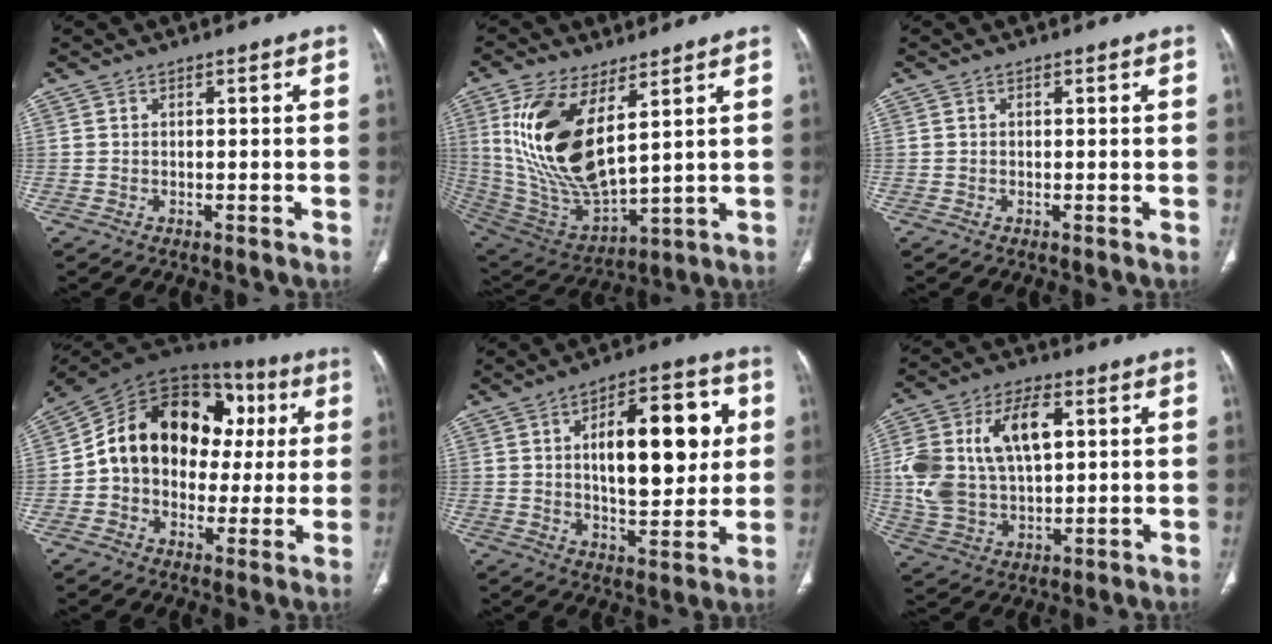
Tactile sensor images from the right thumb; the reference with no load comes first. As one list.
[{"total": 19.3, "force": [6.7, 8.5, 16.0], "torque": [-0.312, -0.031, 0.147]}, {"total": 0.0}, {"total": 20.8, "force": [2.1, 15.5, 13.6], "torque": [-0.181, 0.050, 0.030]}, {"total": 18.8, "force": [3.9, 8.5, 16.3], "torque": [-0.198, 0.004, 0.057]}, {"total": 17.2, "force": [3.9, 9.9, 13.4], "torque": [-0.250, 0.010, 0.078]}]